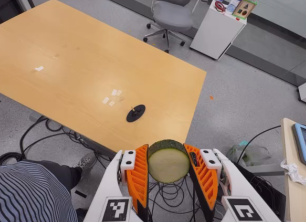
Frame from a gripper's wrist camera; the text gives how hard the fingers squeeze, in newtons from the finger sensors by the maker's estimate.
{"total": 12.6, "left": 11.4, "right": 13.7}